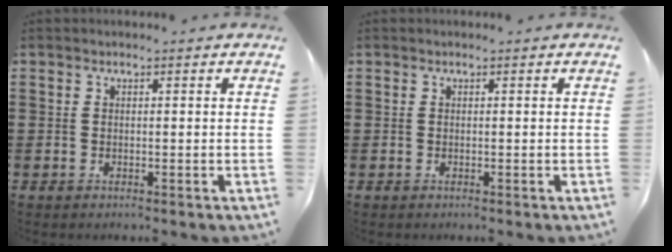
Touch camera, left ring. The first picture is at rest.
{"total": 0.0}